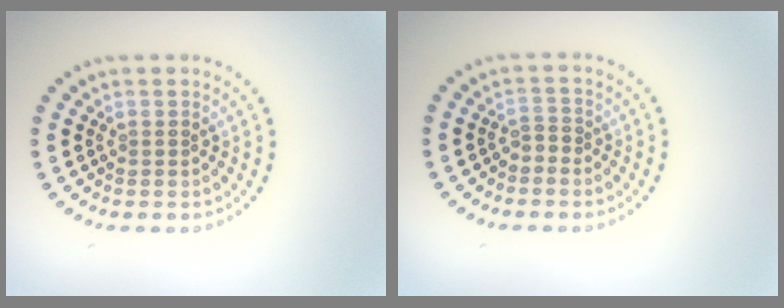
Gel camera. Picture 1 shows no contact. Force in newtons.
{"total": 0.9, "press": 0.7, "slide": 0.6}